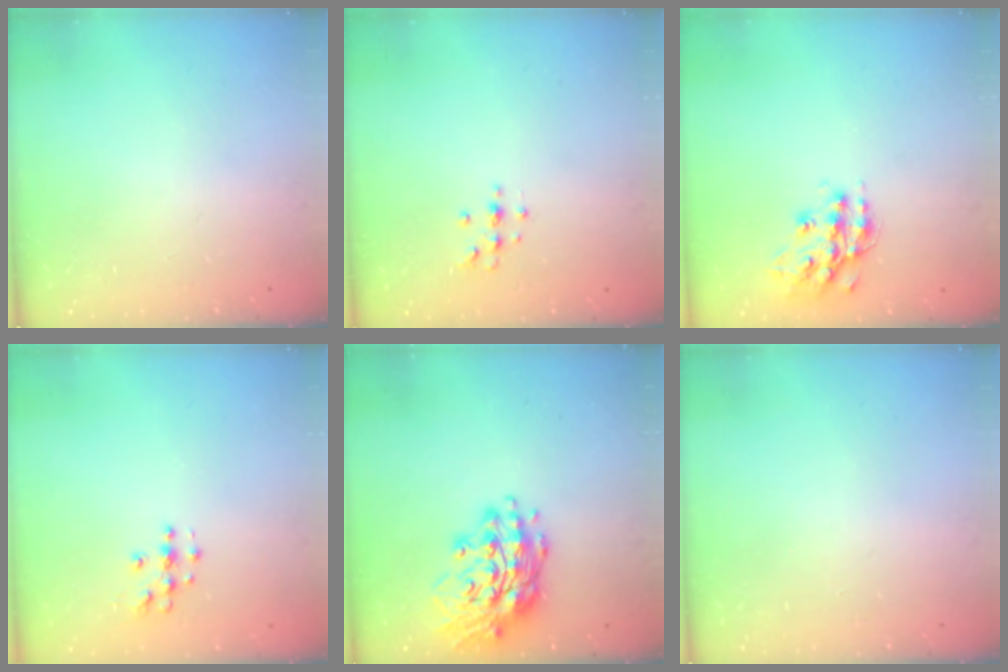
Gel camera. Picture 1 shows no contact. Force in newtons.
{"total": 4.3, "press": 4.2, "slide": 1.0}
{"total": 14.4, "press": 14.4, "slide": 0.7}
{"total": 3.9, "press": 3.9, "slide": 0.3}
{"total": 16.9, "press": 16.6, "slide": 3.1}
{"total": 0.0}